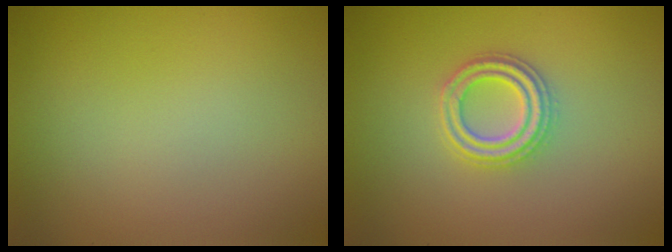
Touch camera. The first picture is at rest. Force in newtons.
{"total": 2.7, "press": 2.7, "slide": 0.5}